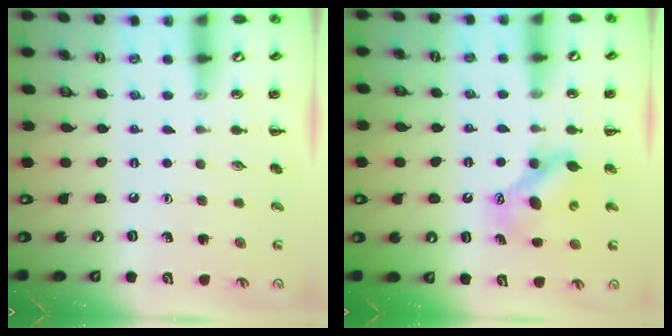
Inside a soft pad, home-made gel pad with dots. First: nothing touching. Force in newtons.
{"total": 7.6, "press": 7.6, "slide": 1.0}